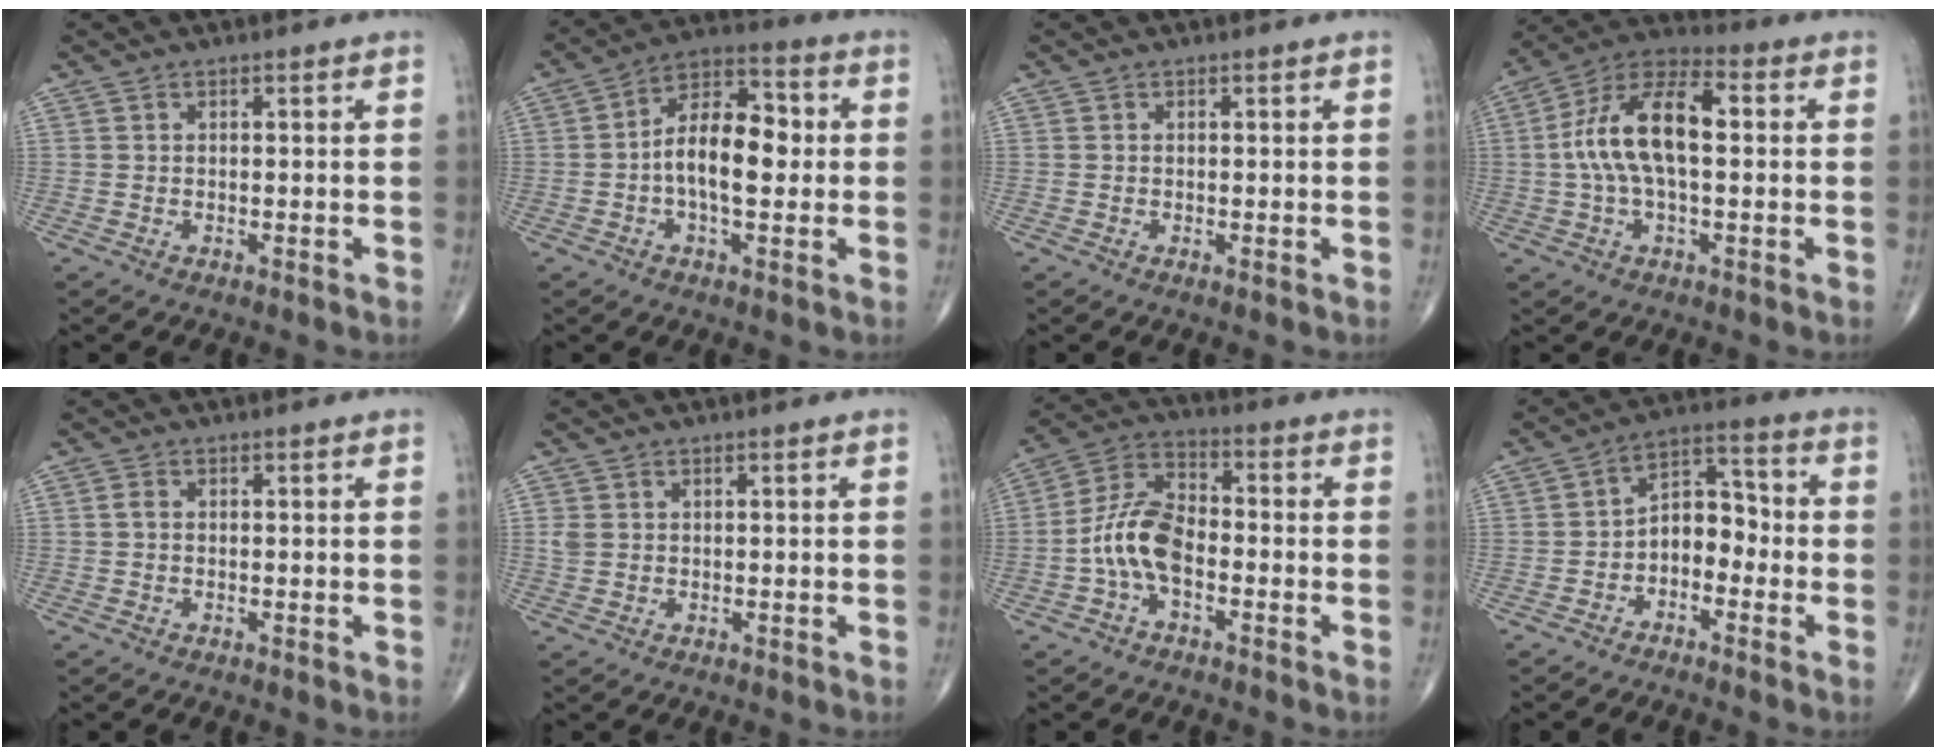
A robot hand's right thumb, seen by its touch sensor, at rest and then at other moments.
{"total": 12.6, "force": [-0.4, 6.5, 10.8], "torque": [-0.170, 0.031, -0.014]}
{"total": 0.0}
{"total": 14.7, "force": [1.0, 6.9, 12.9], "torque": [-0.245, 0.040, 0.011]}
{"total": 1.1, "force": [0.0, 0.7, 0.8], "torque": [-0.011, 0.001, -0.002]}
{"total": 1.8, "force": [0.4, 1.5, 0.9], "torque": [-0.019, 0.000, 0.013]}
{"total": 9.9, "force": [-2.5, 5.5, 7.9], "torque": [-0.153, 0.040, -0.058]}
{"total": 7.9, "force": [-2.2, 5.2, 5.5], "torque": [-0.062, 0.042, -0.051]}